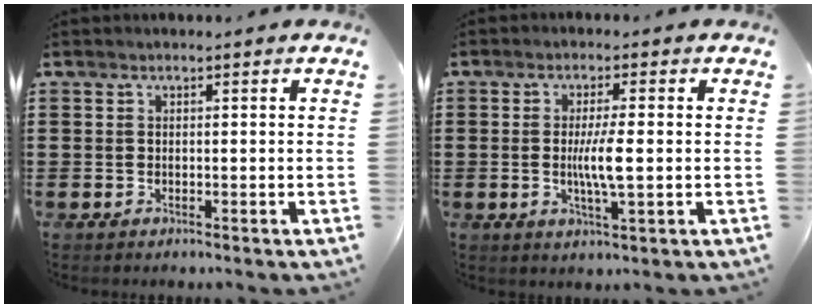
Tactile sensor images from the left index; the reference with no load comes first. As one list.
[{"total": 4.9, "force": [-0.2, 0.6, 4.9], "torque": [-0.095, -0.004, -0.009]}]